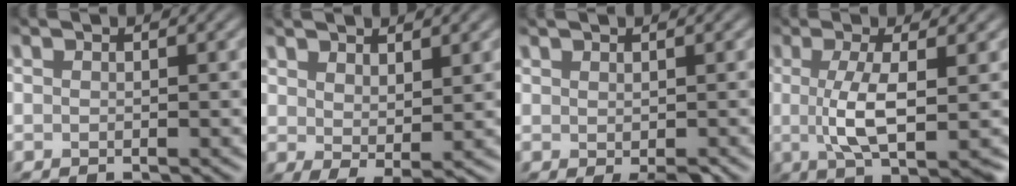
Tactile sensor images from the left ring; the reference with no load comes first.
{"total": 2.9, "force": [1.5, 1.1, 2.3], "torque": [-0.040, -0.010, 0.029]}
{"total": 1.2, "force": [-0.2, 0.4, 1.1], "torque": [-0.013, -0.002, 0.000]}
{"total": 4.9, "force": [-0.7, 0.8, 4.8], "torque": [-0.082, -0.005, -0.013]}